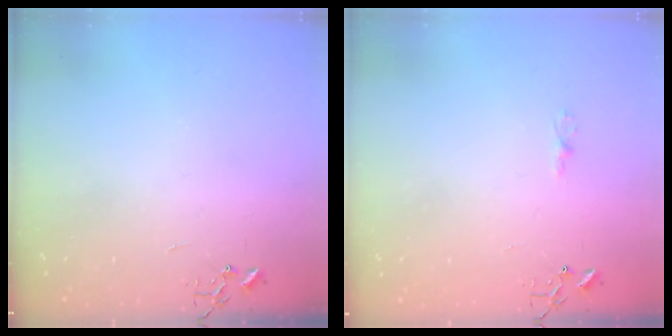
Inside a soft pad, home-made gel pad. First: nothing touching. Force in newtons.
{"total": 2.4, "press": 2.4, "slide": 0.3}